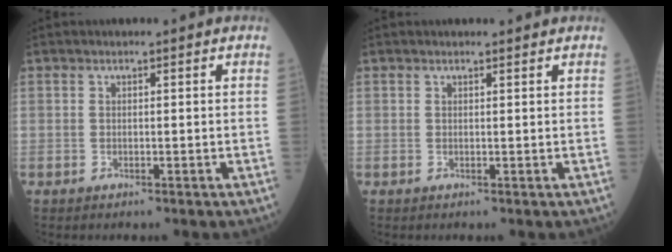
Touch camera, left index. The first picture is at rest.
{"total": 0.8, "force": [0.8, 0.1, -0.1], "torque": [-0.008, -0.001, 0.010]}